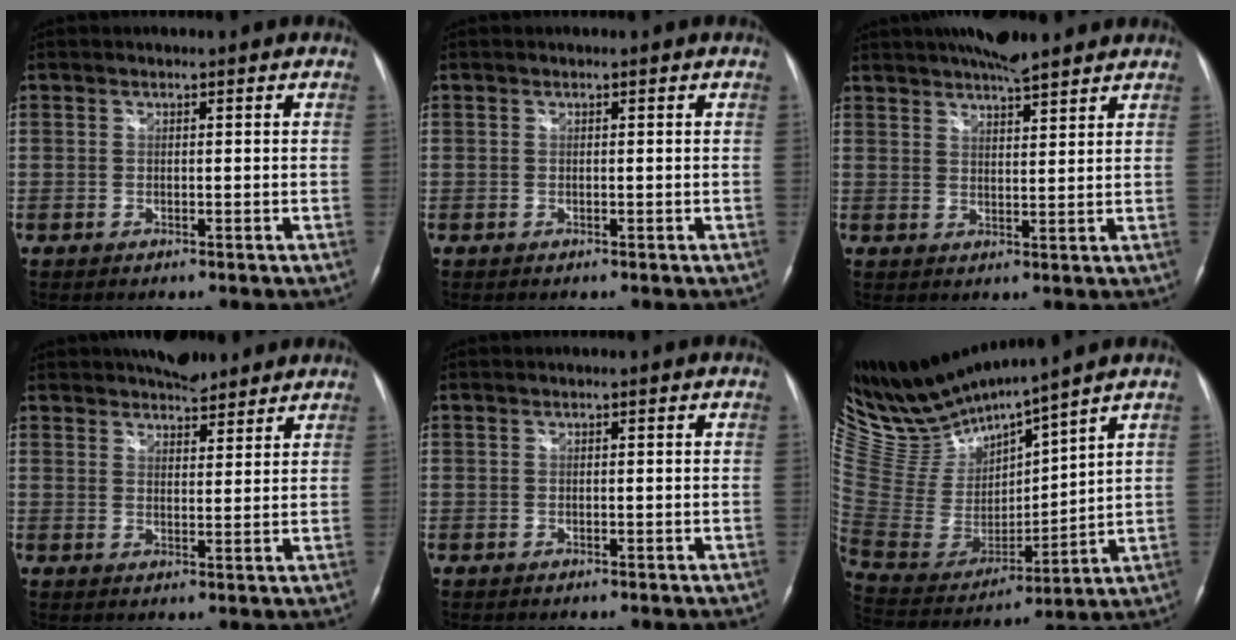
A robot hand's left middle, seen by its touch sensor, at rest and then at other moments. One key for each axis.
{"total": 0.0}
{"total": 9.8, "fx": 8.2, "fy": 1.8, "fz": 5.0, "tx": -0.080, "ty": 0.021, "tz": 0.125}
{"total": 7.3, "fx": 6.4, "fy": 2.5, "fz": 2.5, "tx": -0.037, "ty": 0.011, "tz": 0.096}
{"total": 0.0}
{"total": 14.4, "fx": 13.8, "fy": -0.3, "fz": 4.0, "tx": -0.101, "ty": -0.013, "tz": 0.291}